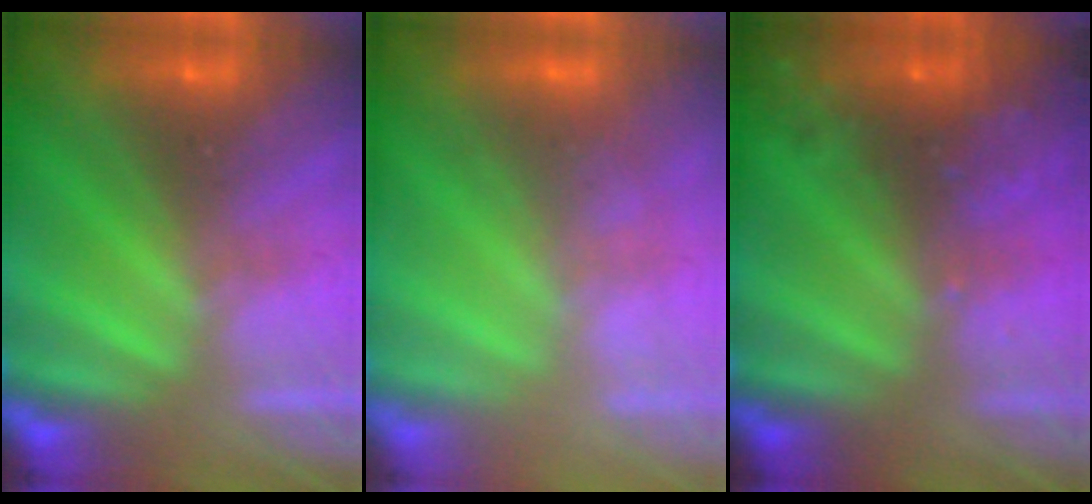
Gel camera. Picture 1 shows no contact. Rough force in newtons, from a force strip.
{"total": 2.7}
{"total": 9.0}